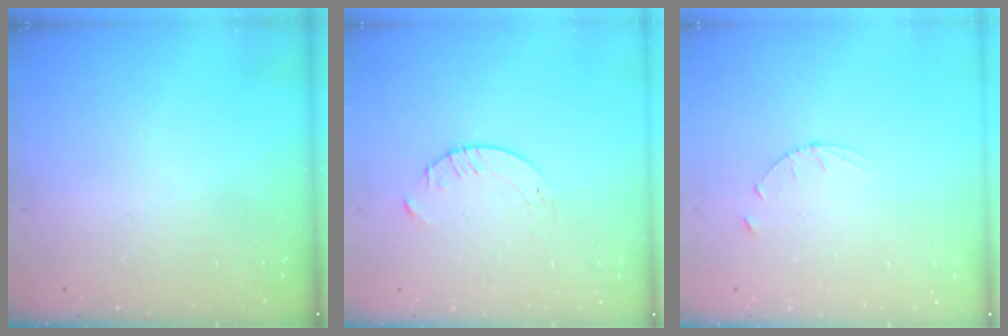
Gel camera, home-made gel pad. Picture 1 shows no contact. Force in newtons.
{"total": 4.1, "press": 4.0, "slide": 0.5}
{"total": 3.0, "press": 2.9, "slide": 0.4}